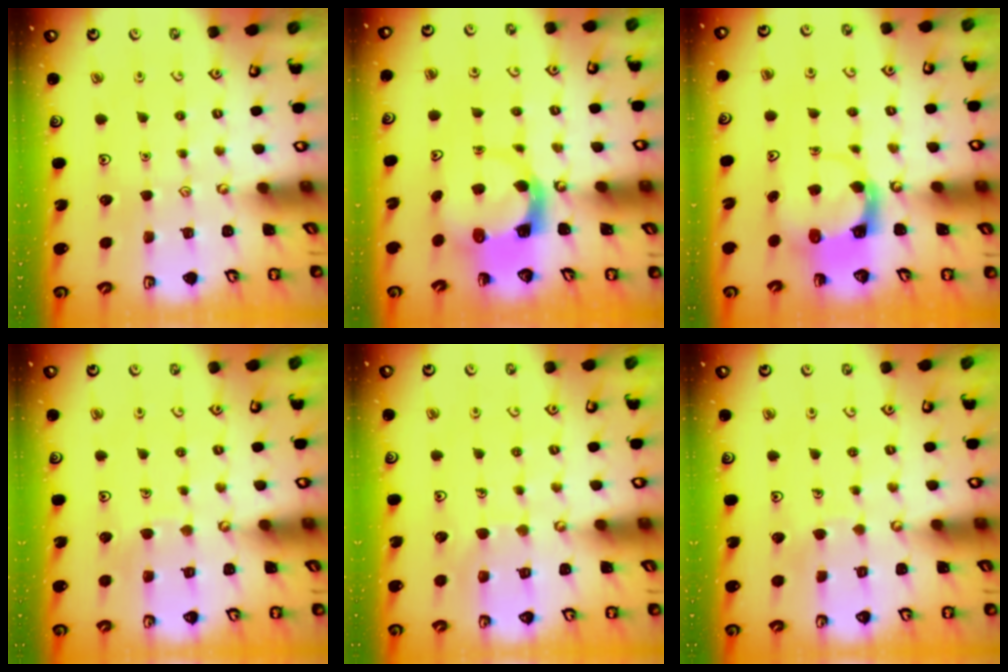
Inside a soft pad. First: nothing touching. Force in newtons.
{"total": 3.8, "press": 3.8, "slide": 0.6}
{"total": 3.6, "press": 3.6, "slide": 0.4}
{"total": 5.1, "press": 5.0, "slide": 0.5}
{"total": 6.2, "press": 6.2, "slide": 0.5}
{"total": 3.6, "press": 3.6, "slide": 0.2}